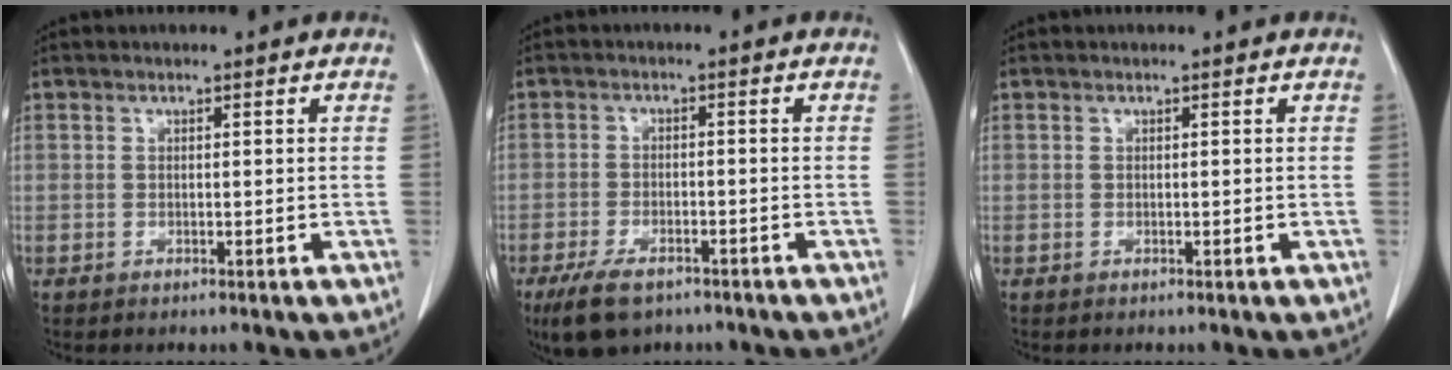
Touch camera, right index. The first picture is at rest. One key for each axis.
{"total": 7.1, "fx": -5.0, "fy": 2.9, "fz": 4.1, "tx": -0.077, "ty": -0.008, "tz": -0.081}
{"total": 0.0}